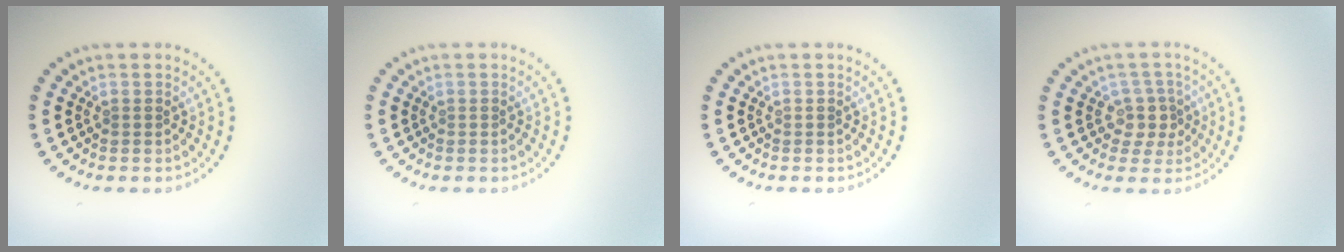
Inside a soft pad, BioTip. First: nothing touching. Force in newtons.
{"total": 0.0}
{"total": 0.0}
{"total": 2.5, "press": 2.0, "slide": 1.4}